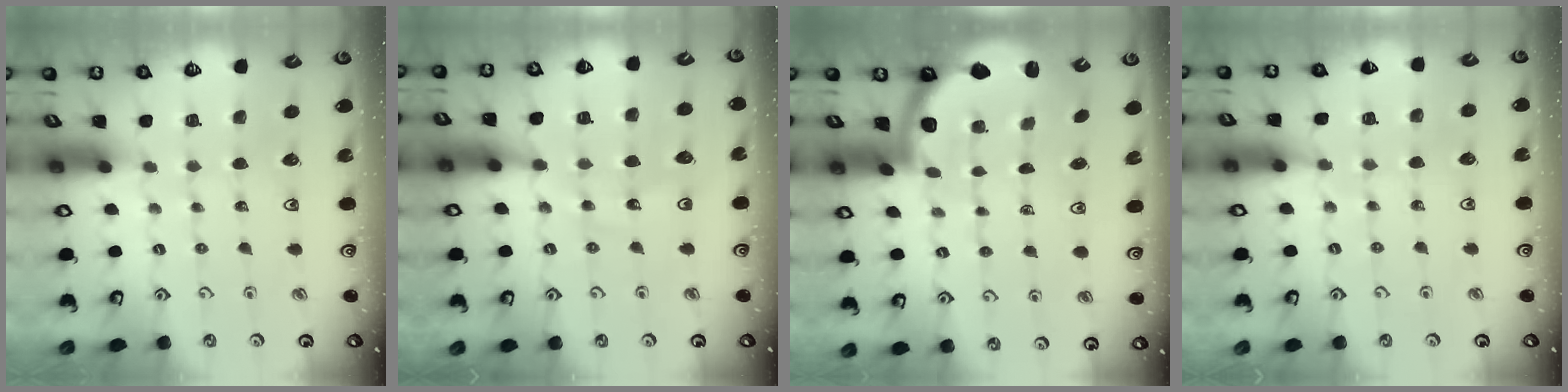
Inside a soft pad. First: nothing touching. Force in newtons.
{"total": 13.0, "press": 12.4, "slide": 3.9}
{"total": 2.2, "press": 2.1, "slide": 0.5}
{"total": 5.3, "press": 5.3, "slide": 0.7}